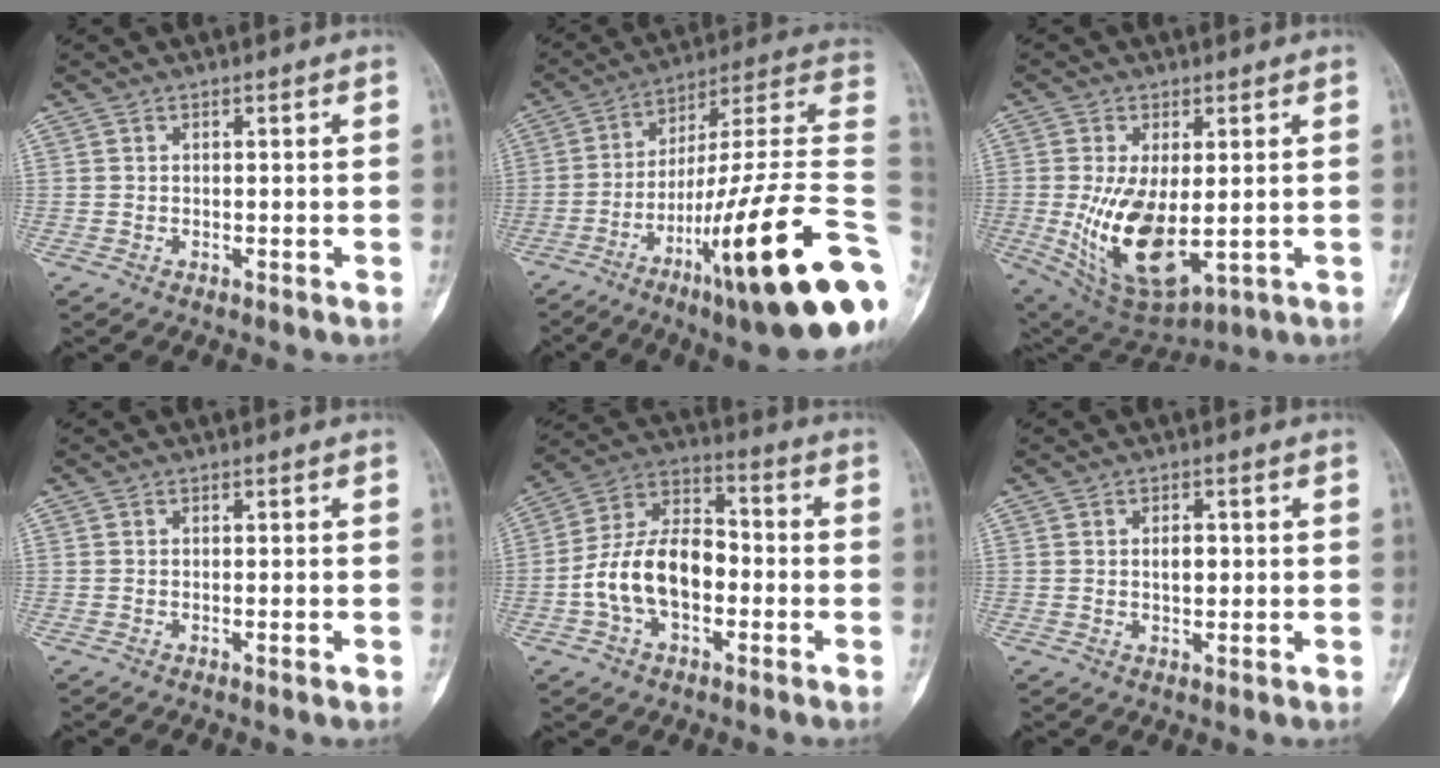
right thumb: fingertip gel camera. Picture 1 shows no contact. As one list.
[{"total": 30.0, "force": [-9.1, 4.1, 28.3], "torque": [-0.360, 0.057, -0.143]}, {"total": 14.7, "force": [-1.3, 7.2, 12.8], "torque": [-0.229, -0.022, 0.004]}, {"total": 1.0, "force": [-0.4, 0.1, 0.9], "torque": [-0.016, -0.002, -0.004]}, {"total": 14.2, "force": [-2.9, 8.8, 10.8], "torque": [-0.187, 0.045, -0.060]}, {"total": 2.8, "force": [0.2, 1.7, 2.3], "torque": [-0.029, 0.001, 0.004]}]